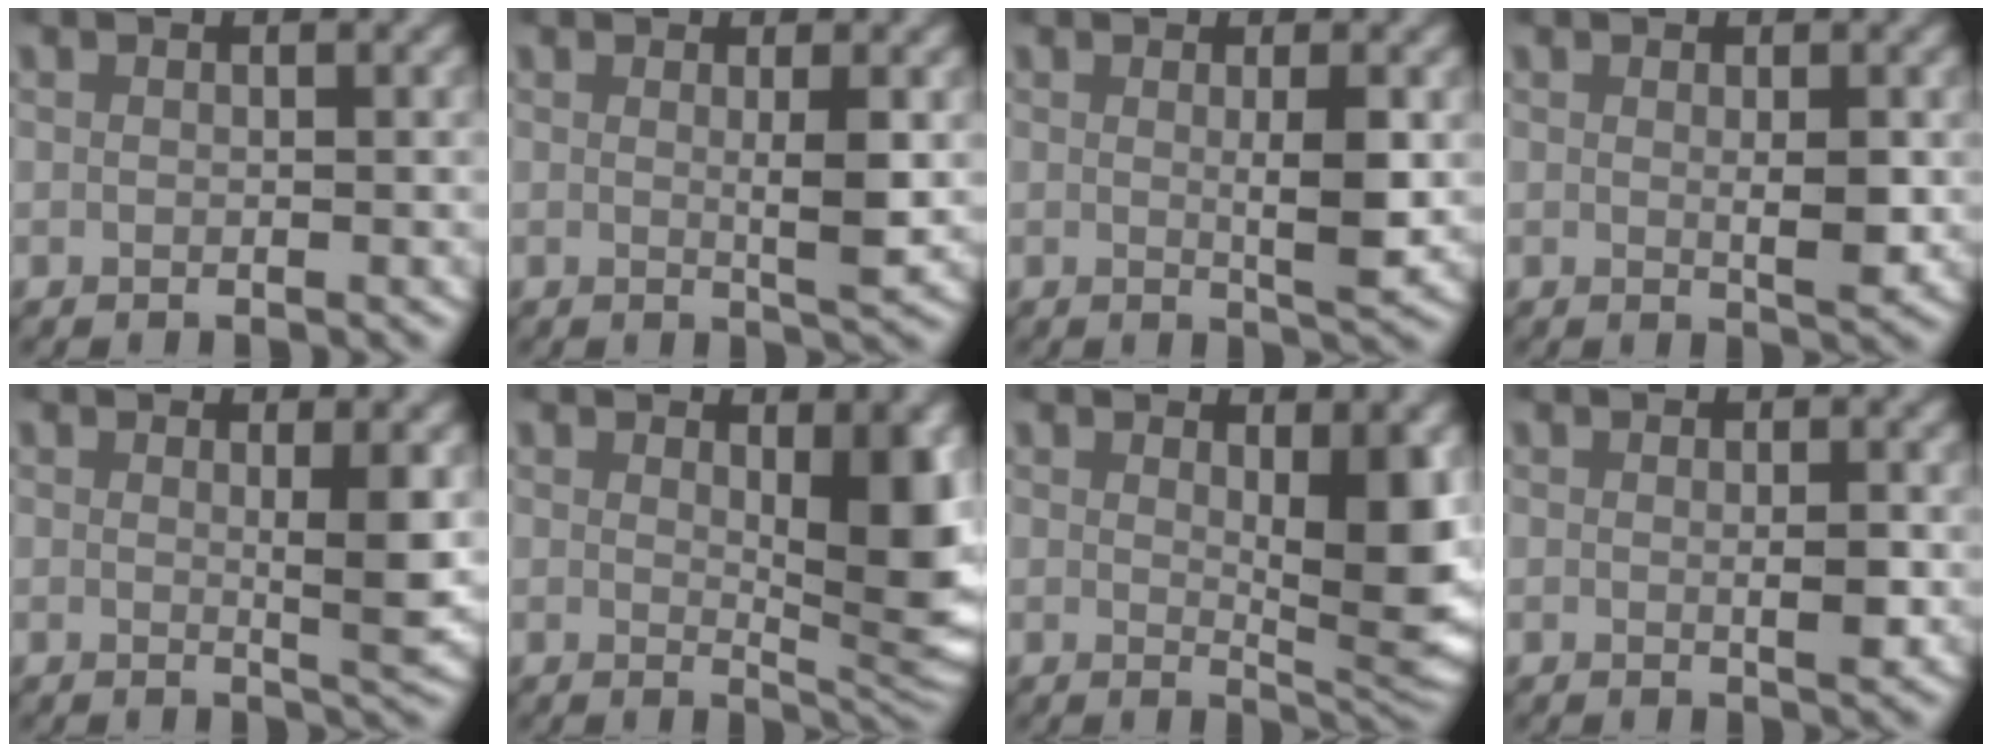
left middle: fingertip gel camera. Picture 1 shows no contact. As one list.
[{"total": 2.4, "force": [0.5, 0.1, 2.4], "torque": [-0.037, -0.010, 0.009]}, {"total": 2.9, "force": [0.4, 0.4, 2.9], "torque": [-0.043, -0.009, 0.007]}, {"total": 2.2, "force": [0.2, 0.6, 2.1], "torque": [-0.030, -0.010, 0.005]}, {"total": 2.9, "force": [0.7, 0.1, 2.8], "torque": [-0.041, -0.010, 0.013]}, {"total": 6.4, "force": [1.1, 2.0, 6.0], "torque": [-0.074, -0.018, 0.024]}, {"total": 6.1, "force": [1.1, 1.8, 5.7], "torque": [-0.076, -0.017, 0.025]}, {"total": 1.6, "force": [0.0, 0.4, 1.5], "torque": [-0.021, -0.006, 0.000]}]